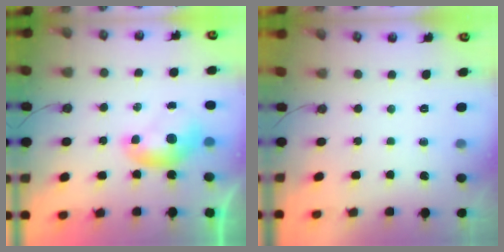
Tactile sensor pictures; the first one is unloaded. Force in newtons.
{"total": 0.0}